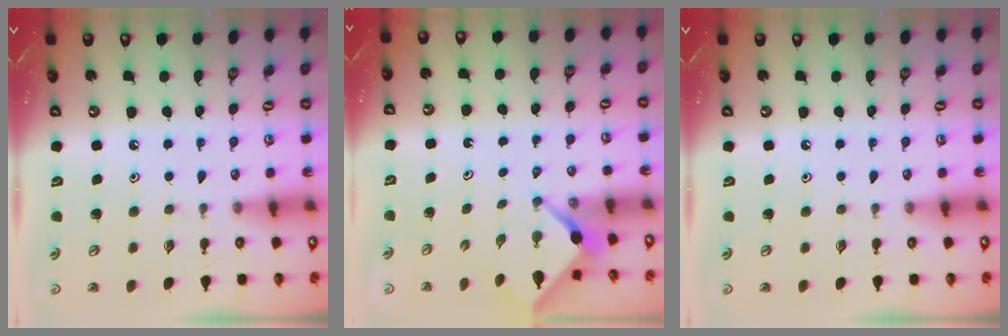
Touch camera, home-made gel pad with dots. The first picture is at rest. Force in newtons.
{"total": 2.5, "press": 2.5, "slide": 0.3}
{"total": 0.0}